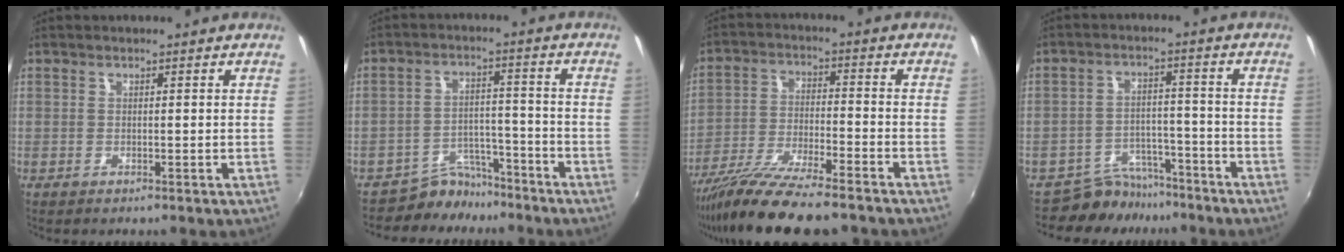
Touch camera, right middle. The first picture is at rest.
{"total": 6.9, "force": [-6.2, 3.0, 0.2], "torque": [-0.009, 0.022, -0.097]}
{"total": 14.7, "force": [-12.0, 1.7, 8.2], "torque": [-0.167, -0.038, -0.214]}
{"total": 7.4, "force": [-6.7, 3.1, 0.1], "torque": [-0.014, 0.019, -0.105]}